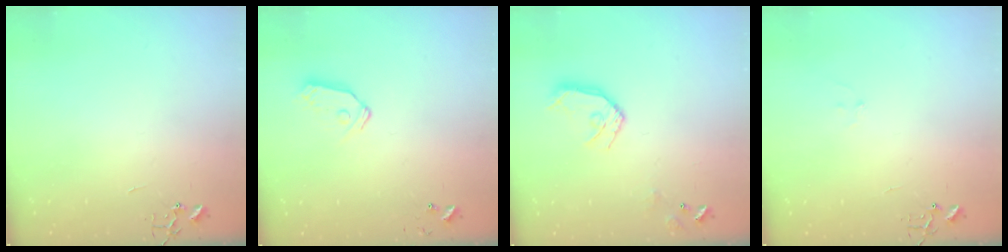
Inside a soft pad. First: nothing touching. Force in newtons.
{"total": 8.1, "press": 8.1, "slide": 0.7}
{"total": 11.7, "press": 11.6, "slide": 1.2}
{"total": 7.0, "press": 7.0, "slide": 0.7}